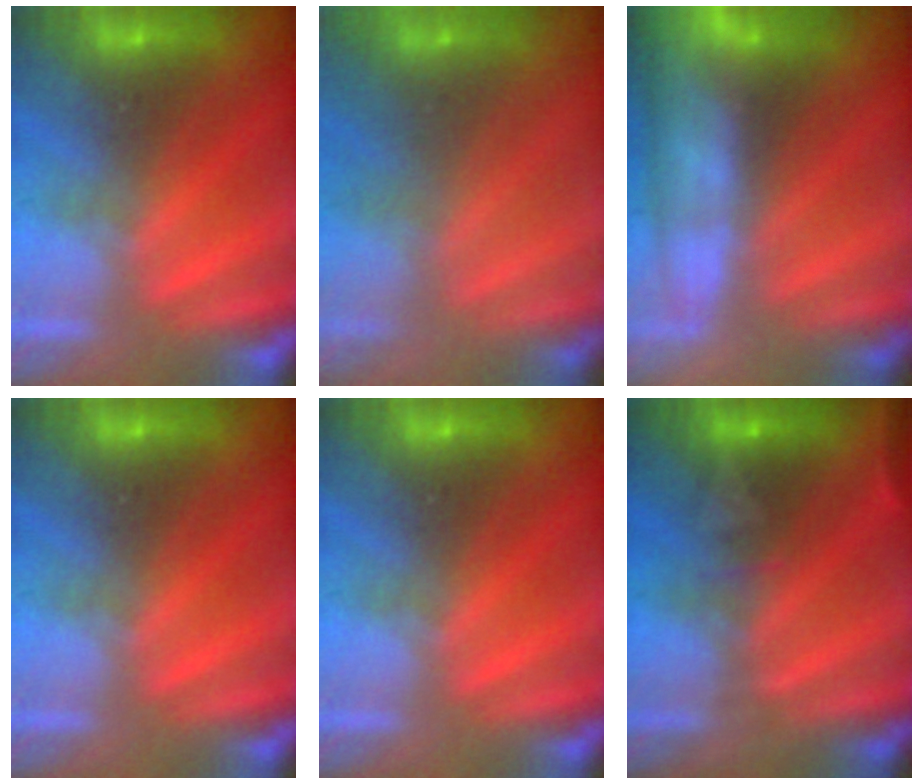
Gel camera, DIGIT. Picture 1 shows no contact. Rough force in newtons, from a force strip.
{"total": 2.3}
{"total": 6.0}
{"total": 0.0}
{"total": 0.0}
{"total": 2.9}